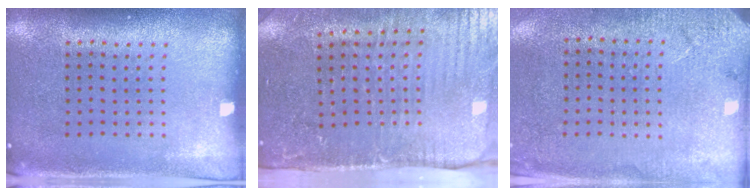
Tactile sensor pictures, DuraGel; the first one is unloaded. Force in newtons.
{"total": 4.4, "press": 3.7, "slide": 2.4}
{"total": 2.6, "press": 2.4, "slide": 0.9}